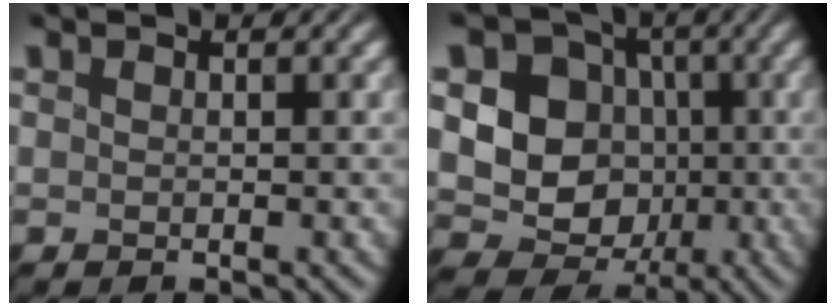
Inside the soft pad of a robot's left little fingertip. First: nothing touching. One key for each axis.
{"total": 10.8, "fx": 0.0, "fy": 10.0, "fz": 4.1, "tx": -0.086, "ty": 0.017, "tz": -0.027}